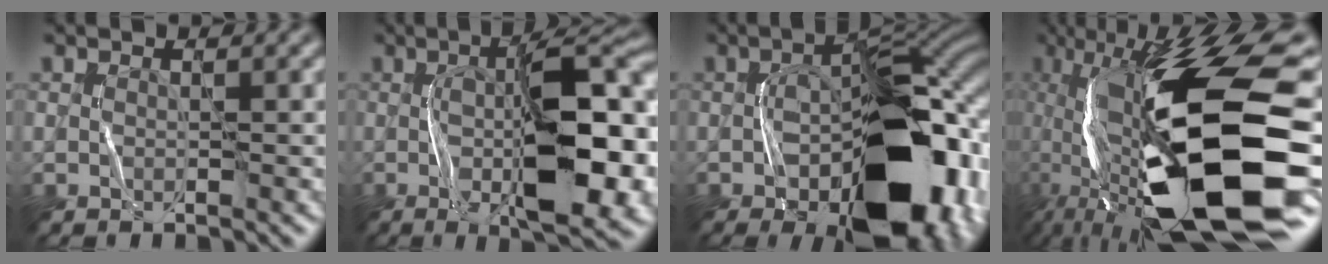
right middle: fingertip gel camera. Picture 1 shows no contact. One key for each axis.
{"total": 13.0, "fx": -1.6, "fy": 4.4, "fz": 12.1, "tx": -0.184, "ty": 0.004, "tz": -0.028}
{"total": 16.7, "fx": -6.2, "fy": 8.9, "fz": 12.7, "tx": -0.149, "ty": -0.007, "tz": -0.099}
{"total": 18.2, "fx": -1.6, "fy": 6.2, "fz": 17.0, "tx": -0.311, "ty": 0.002, "tz": -0.025}